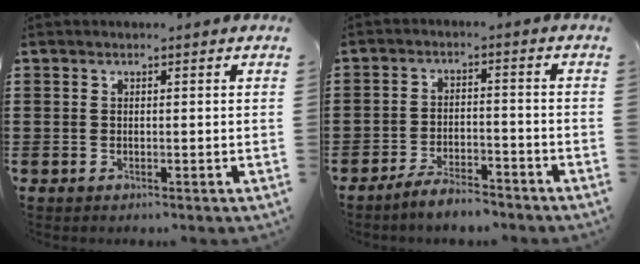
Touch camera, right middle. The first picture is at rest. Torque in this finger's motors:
{"motor_torque": [1.21, -0.21, 0.08, 0.06]}